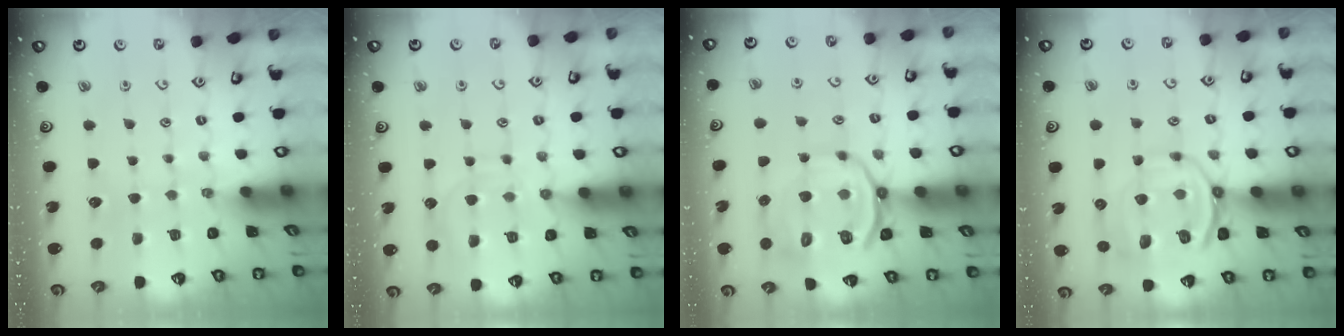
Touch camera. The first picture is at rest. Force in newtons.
{"total": 10.3, "press": 10.2, "slide": 1.0}
{"total": 16.7, "press": 16.5, "slide": 2.6}
{"total": 12.6, "press": 12.5, "slide": 1.5}